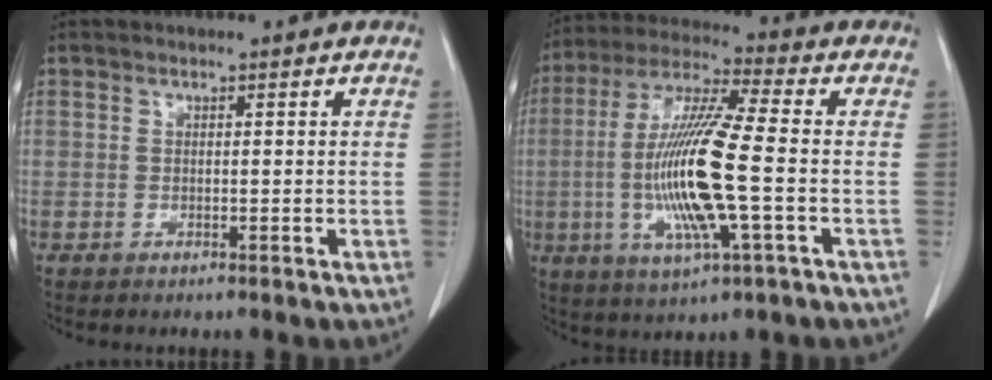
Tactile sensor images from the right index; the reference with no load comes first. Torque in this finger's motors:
{"motor_torque": [2.14, 0.00, 0.59, 0.21]}